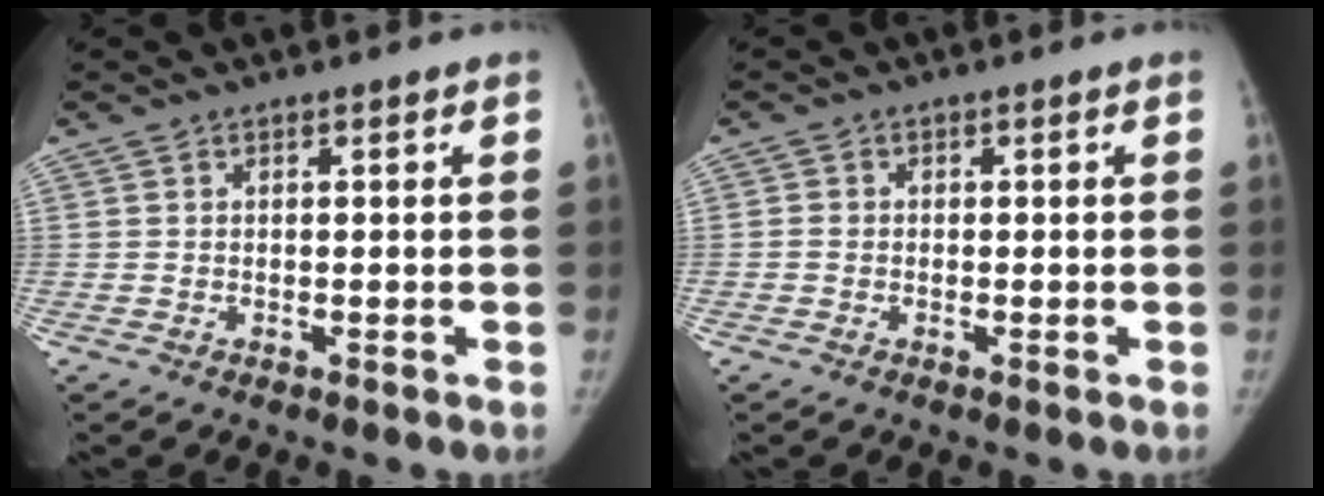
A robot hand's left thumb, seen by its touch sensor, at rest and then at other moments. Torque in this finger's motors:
{"motor_torque": [-0.18, -0.26, -0.28, -0.31, -0.02]}